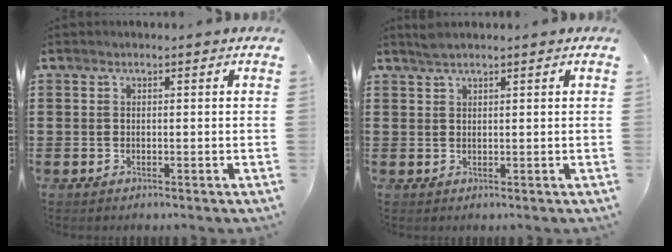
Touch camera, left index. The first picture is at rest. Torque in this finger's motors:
{"motor_torque": [0.07, -0.10, -0.01, -0.01]}